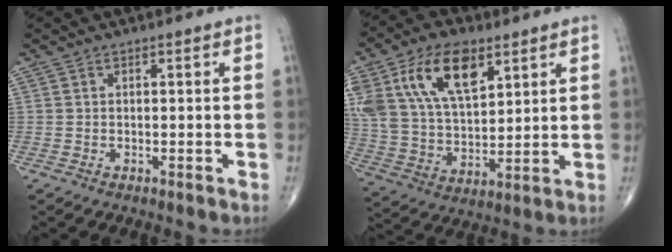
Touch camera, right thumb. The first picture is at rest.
{"total": 19.8, "force": [9.1, 10.8, 14.0], "torque": [-0.264, -0.018, 0.174]}